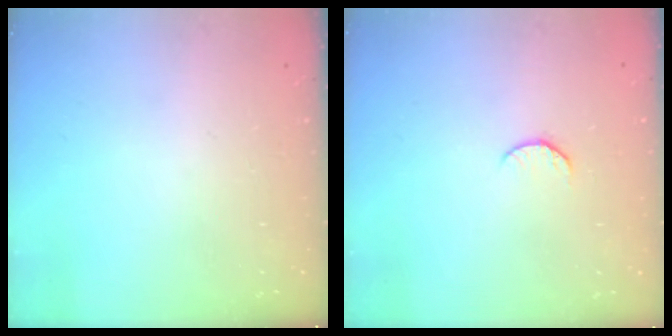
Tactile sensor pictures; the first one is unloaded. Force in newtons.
{"total": 5.3, "press": 5.3, "slide": 0.5}